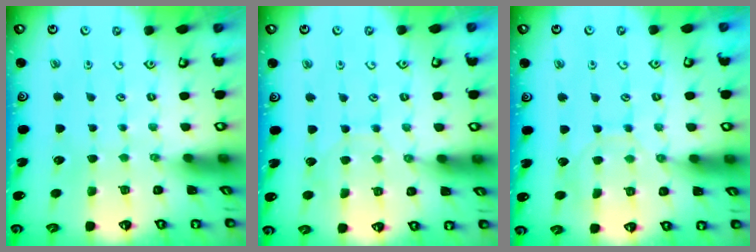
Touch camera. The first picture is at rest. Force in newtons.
{"total": 3.0, "press": 2.9, "slide": 0.4}
{"total": 6.9, "press": 6.8, "slide": 0.8}